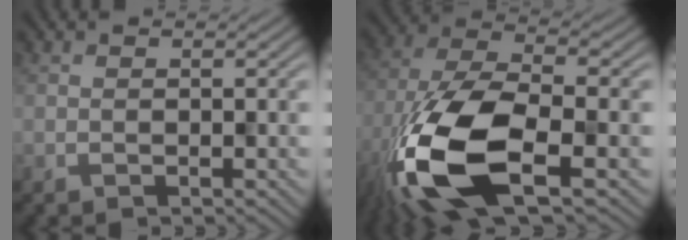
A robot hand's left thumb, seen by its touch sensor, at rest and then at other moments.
{"total": 15.6, "force": [-7.0, 6.5, 12.4], "torque": [-0.280, -0.031, -0.139]}